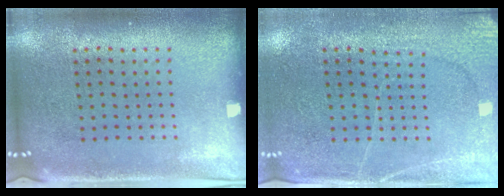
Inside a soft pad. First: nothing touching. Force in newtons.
{"total": 2.8, "press": 2.7, "slide": 0.8}